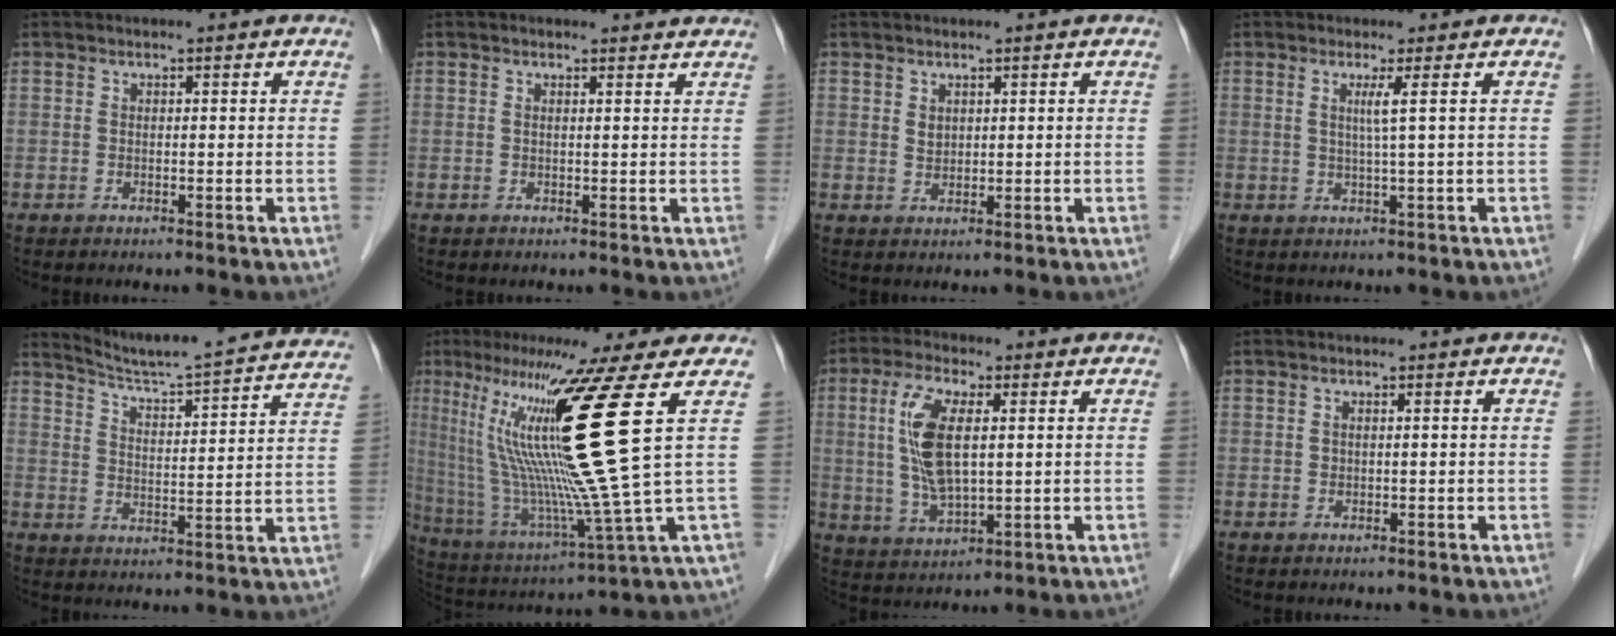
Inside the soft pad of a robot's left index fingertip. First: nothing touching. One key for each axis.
{"total": 2.7, "fx": 2.6, "fy": 0.5, "fz": 0.6, "tx": -0.015, "ty": 0.002, "tz": 0.019}
{"total": 1.5, "fx": 0.8, "fy": 1.1, "fz": 0.5, "tx": -0.008, "ty": -0.001, "tz": 0.017}
{"total": 2.4, "fx": 0.7, "fy": -1.0, "fz": 2.1, "tx": -0.041, "ty": -0.006, "tz": 0.014}
{"total": 21.5, "fx": 20.2, "fy": 0.3, "fz": 7.3, "tx": -0.116, "ty": -0.050, "tz": 0.257}
{"total": 20.4, "fx": 6.7, "fy": -3.2, "fz": 19.0, "tx": -0.342, "ty": -0.025, "tz": 0.108}
{"total": 9.8, "fx": 1.6, "fy": 3.3, "fz": 9.1, "tx": -0.199, "ty": 0.003, "tz": 0.033}
{"total": 0.5, "fx": 0.2, "fy": 0.3, "fz": 0.4, "tx": -0.013, "ty": 0.002, "tz": 0.007}